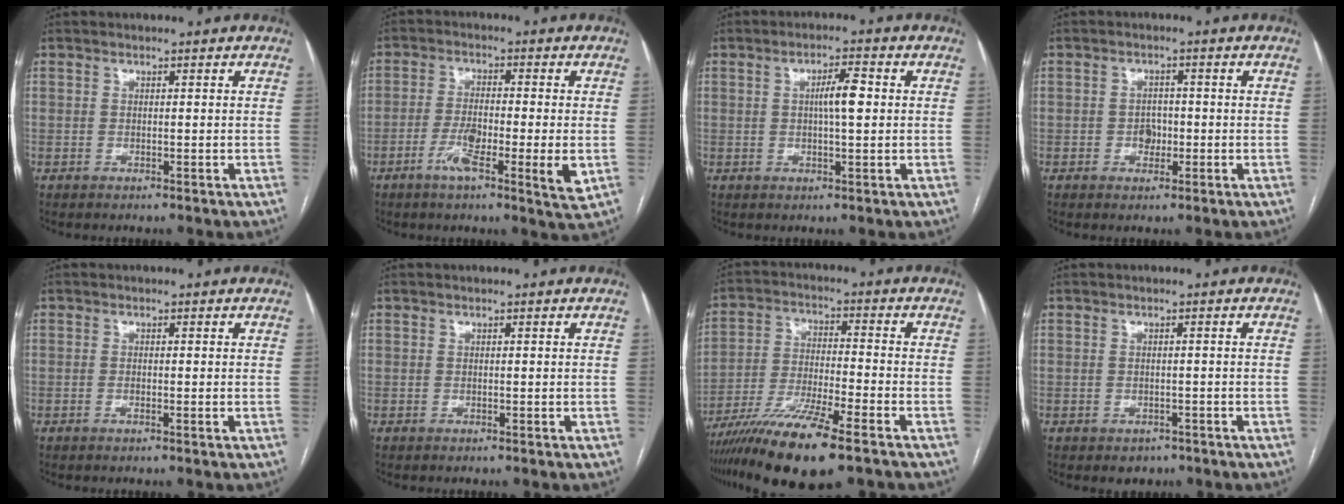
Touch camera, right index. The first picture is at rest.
{"total": 8.7, "force": [-2.8, 0.9, 8.1], "torque": [-0.132, -0.010, -0.051]}
{"total": 4.5, "force": [0.5, 0.7, 4.4], "torque": [-0.076, 0.007, 0.007]}
{"total": 2.5, "force": [-0.6, 1.9, 1.4], "torque": [-0.014, 0.007, -0.007]}
{"total": 1.0, "force": [-0.4, 0.1, 1.0], "torque": [-0.017, -0.001, -0.005]}
{"total": 0.0}
{"total": 14.1, "force": [-9.7, 1.1, 10.2], "torque": [-0.199, -0.037, -0.173]}
{"total": 2.2, "force": [-1.3, 1.6, 0.6], "torque": [-0.005, 0.004, -0.010]}